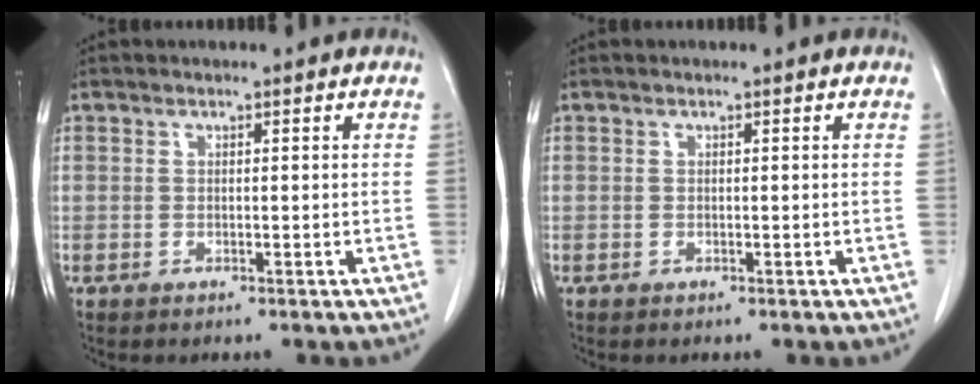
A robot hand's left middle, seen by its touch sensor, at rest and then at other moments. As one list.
[{"total": 0.0}]